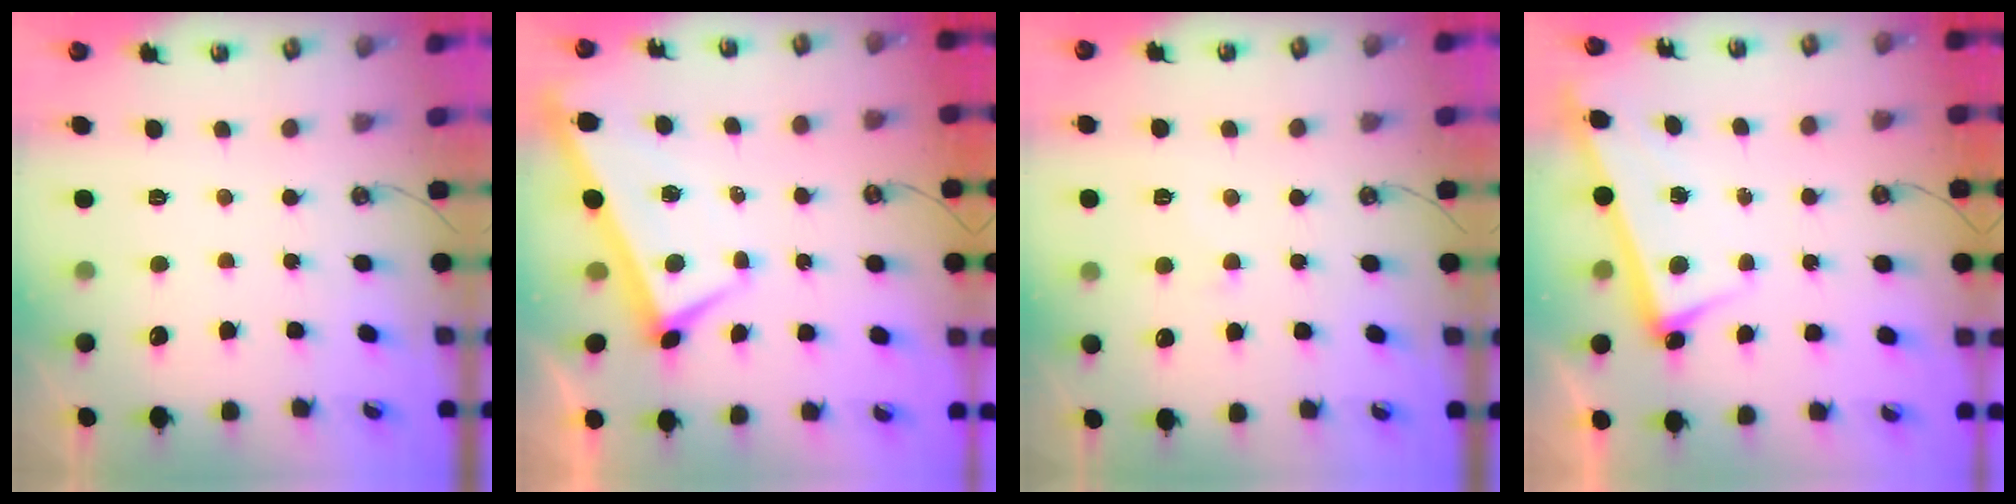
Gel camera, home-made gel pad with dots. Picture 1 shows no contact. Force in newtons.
{"total": 2.3, "press": 2.2, "slide": 0.5}
{"total": 2.6, "press": 2.6, "slide": 0.7}
{"total": 2.5, "press": 2.5, "slide": 0.7}